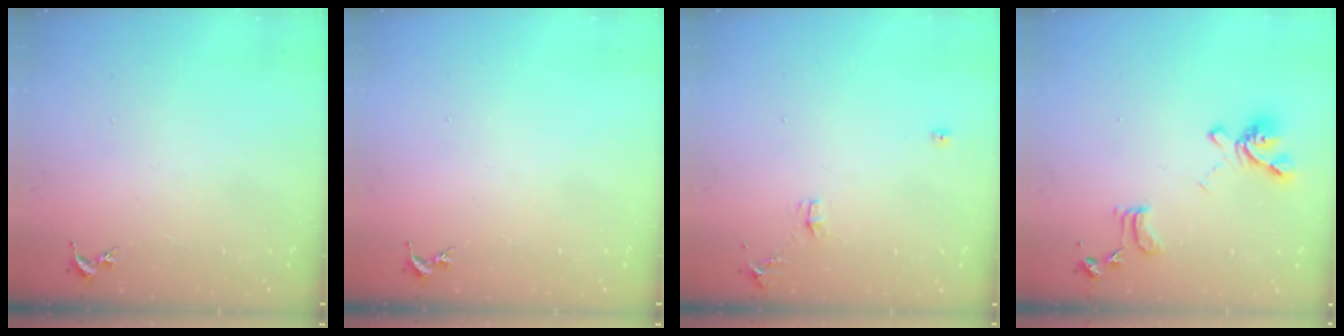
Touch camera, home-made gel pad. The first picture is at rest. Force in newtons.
{"total": 0.0}
{"total": 6.9, "press": 6.9, "slide": 0.9}
{"total": 15.5, "press": 15.4, "slide": 1.6}